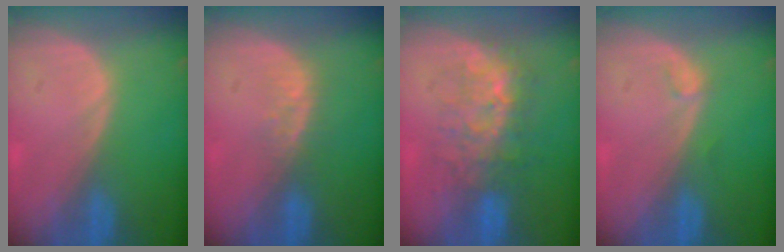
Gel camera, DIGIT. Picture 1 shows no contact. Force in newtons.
{"total": 3.2, "press": 2.6, "slide": 1.8}
{"total": 8.0, "press": 7.6, "slide": 2.4}
{"total": 0.8, "press": 0.7, "slide": 0.1}